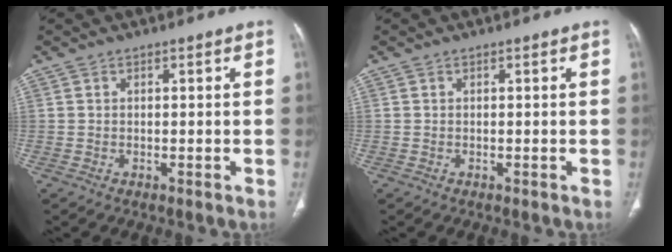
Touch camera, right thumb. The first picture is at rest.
{"total": 0.0}